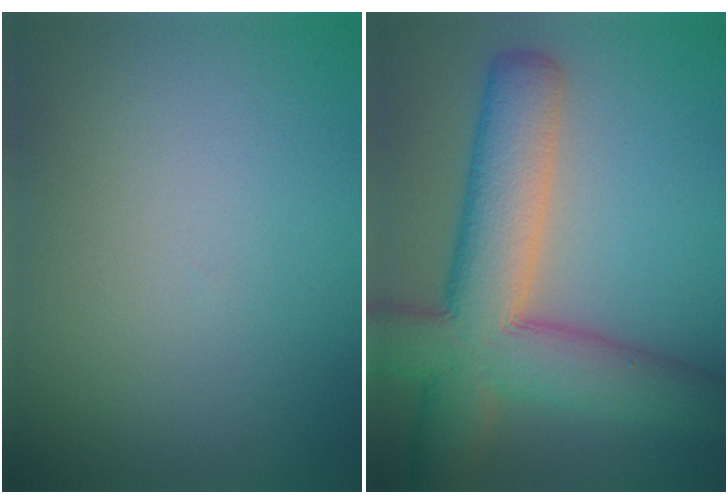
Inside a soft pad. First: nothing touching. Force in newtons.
{"total": 10.9, "press": 10.9, "slide": 0.6}